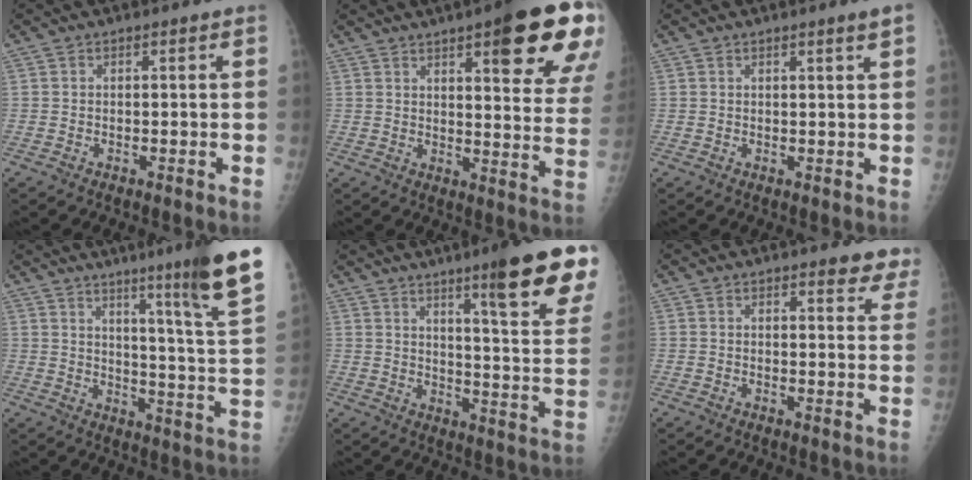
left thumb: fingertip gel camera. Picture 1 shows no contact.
{"total": 21.9, "force": [11.7, 5.0, 17.8], "torque": [-0.205, -0.043, 0.147]}
{"total": 2.0, "force": [1.2, -0.4, 1.5], "torque": [-0.023, -0.010, 0.019]}
{"total": 17.8, "force": [11.8, -0.4, 13.3], "torque": [-0.168, -0.085, 0.160]}
{"total": 19.6, "force": [12.1, 1.9, 15.3], "torque": [-0.178, -0.063, 0.165]}
{"total": 5.9, "force": [5.0, 1.8, 2.6], "torque": [0.002, -0.023, 0.043]}